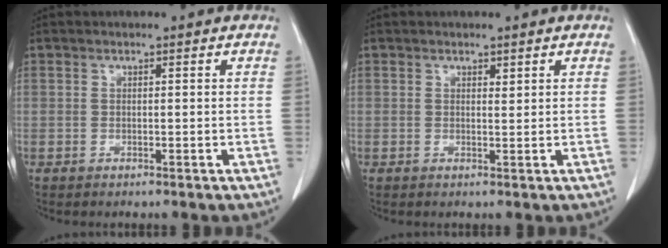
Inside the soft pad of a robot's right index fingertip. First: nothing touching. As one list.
[{"total": 0.6, "force": [0.5, 0.2, 0.3], "torque": [-0.008, -0.005, 0.008]}]